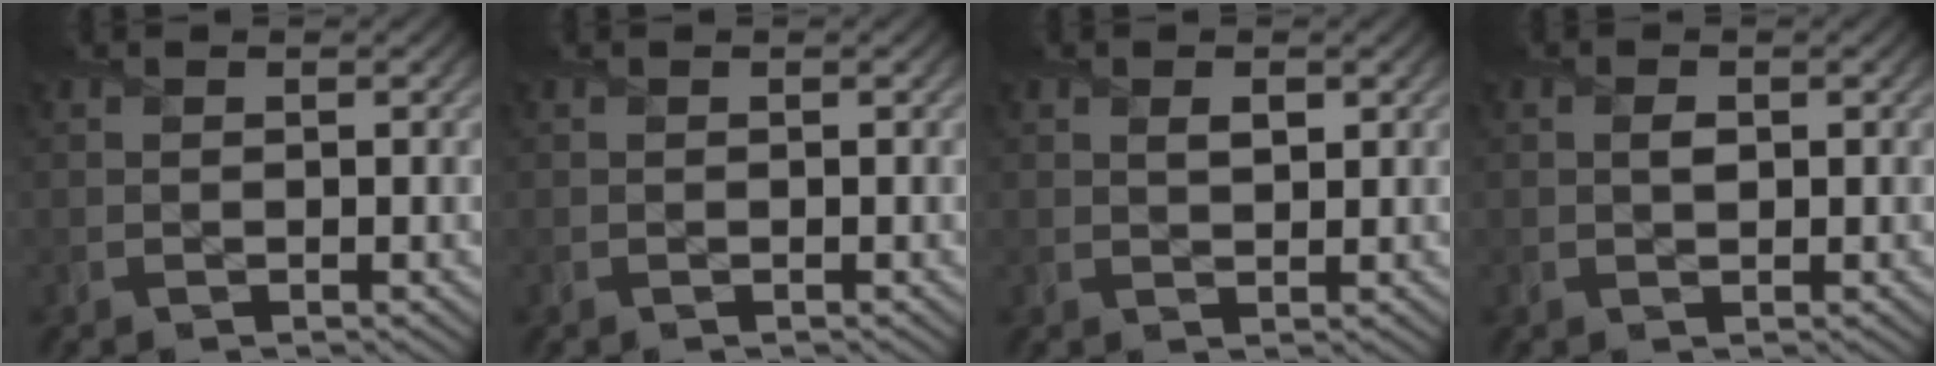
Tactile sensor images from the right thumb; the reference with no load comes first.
{"total": 0.0}
{"total": 1.5, "force": [0.8, 0.8, 1.0], "torque": [-0.014, -0.006, 0.017]}
{"total": 1.0, "force": [0.2, 0.7, 0.7], "torque": [-0.010, -0.002, 0.004]}